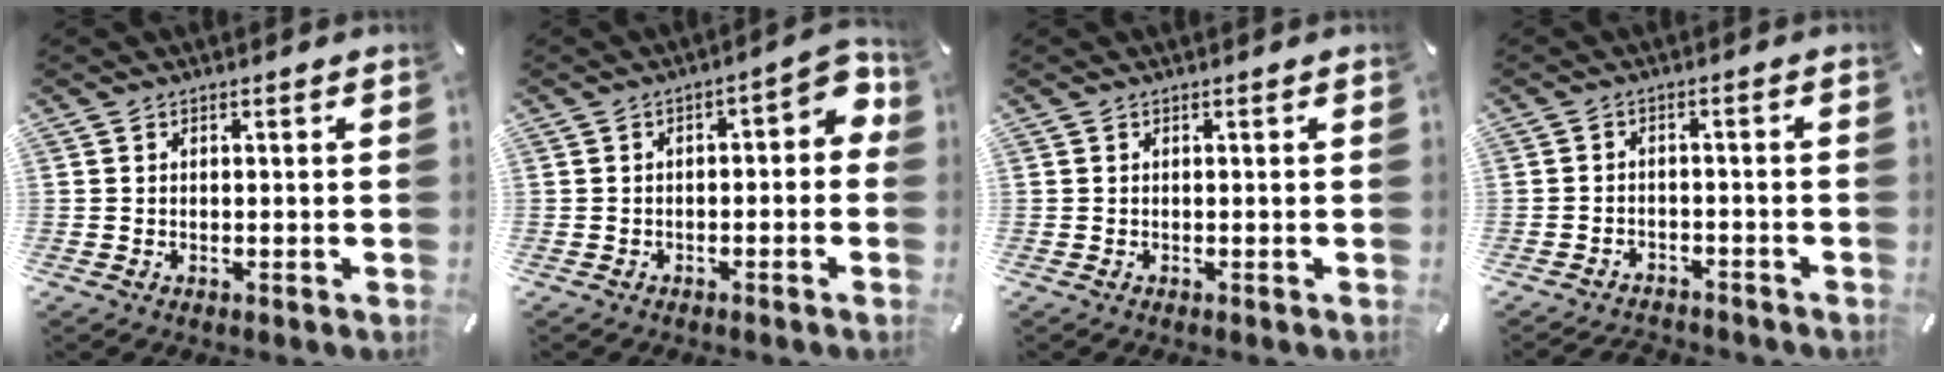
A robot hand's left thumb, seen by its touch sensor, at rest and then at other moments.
{"total": 5.9, "force": [-0.7, 3.0, 5.0], "torque": [-0.066, 0.005, -0.019]}
{"total": 0.0}
{"total": 3.2, "force": [-2.8, 1.5, 0.7], "torque": [-0.019, 0.014, -0.057]}